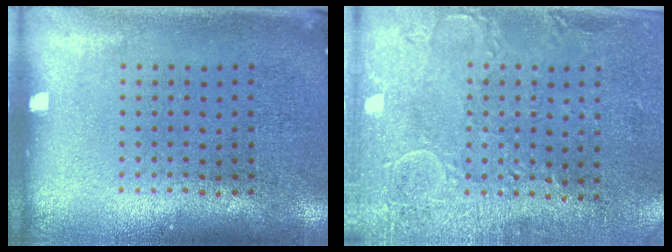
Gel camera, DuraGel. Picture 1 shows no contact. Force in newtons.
{"total": 2.7, "press": 2.4, "slide": 1.2}